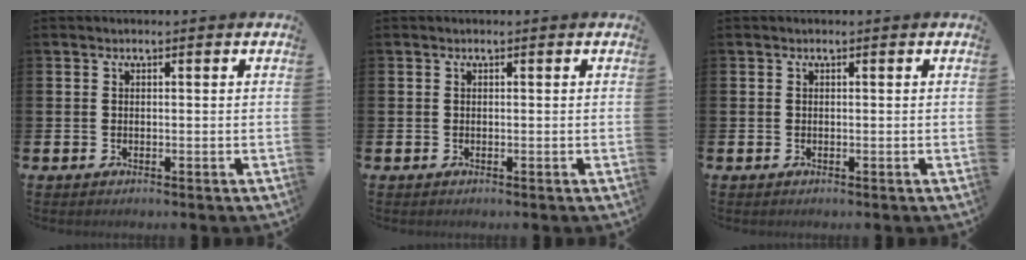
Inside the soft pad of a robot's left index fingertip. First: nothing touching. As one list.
[{"total": 0.0}, {"total": 0.0}]